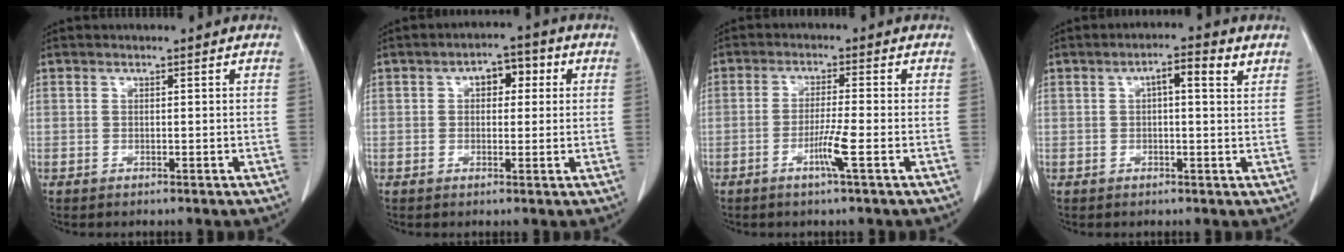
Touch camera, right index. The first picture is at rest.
{"total": 4.8, "force": [1.3, 2.6, 3.8], "torque": [-0.053, 0.024, 0.015]}
{"total": 4.2, "force": [-1.8, -0.7, 3.8], "torque": [-0.074, -0.009, -0.037]}
{"total": 4.7, "force": [1.9, 0.9, 4.2], "torque": [-0.068, 0.015, 0.026]}